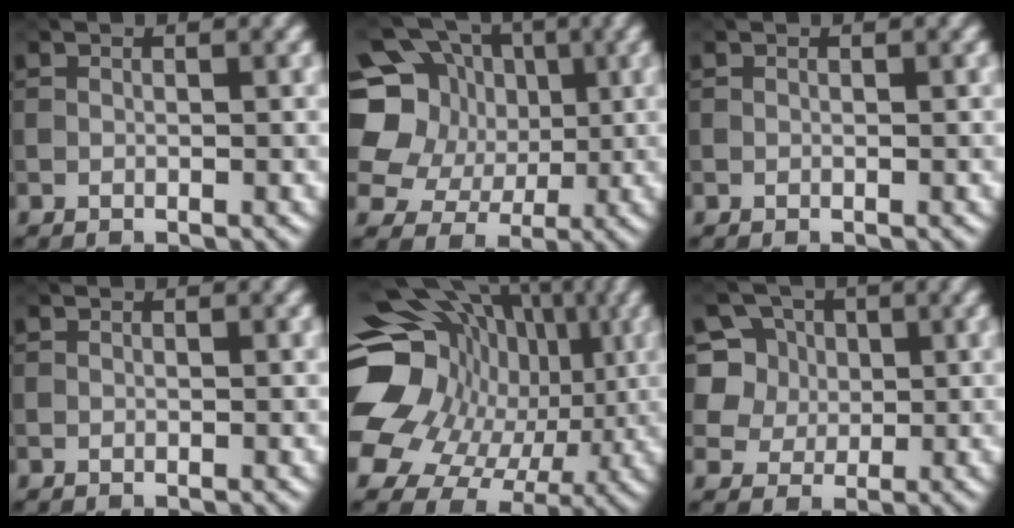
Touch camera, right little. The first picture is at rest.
{"total": 12.4, "force": [2.1, 11.0, 5.3], "torque": [-0.146, 0.037, 0.013]}
{"total": 0.0}
{"total": 0.0}
{"total": 17.6, "force": [2.1, 14.7, 9.6], "torque": [-0.187, 0.015, 0.025]}
{"total": 9.1, "force": [3.8, 7.5, 3.5], "torque": [-0.074, 0.021, 0.052]}